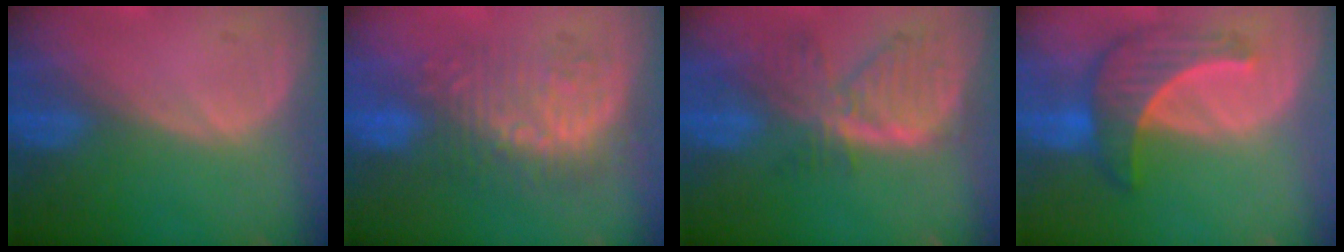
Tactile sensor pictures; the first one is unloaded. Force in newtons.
{"total": 8.9, "press": 8.7, "slide": 2.0}
{"total": 8.1, "press": 7.0, "slide": 4.0}
{"total": 6.9, "press": 6.8, "slide": 1.2}